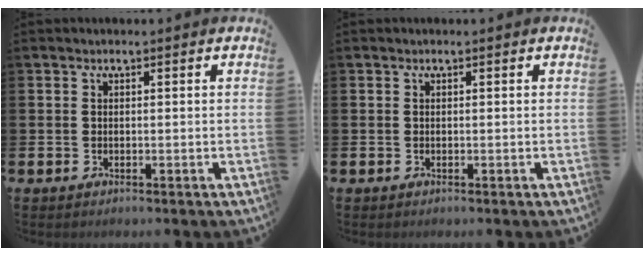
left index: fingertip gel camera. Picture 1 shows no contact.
{"total": 0.0}